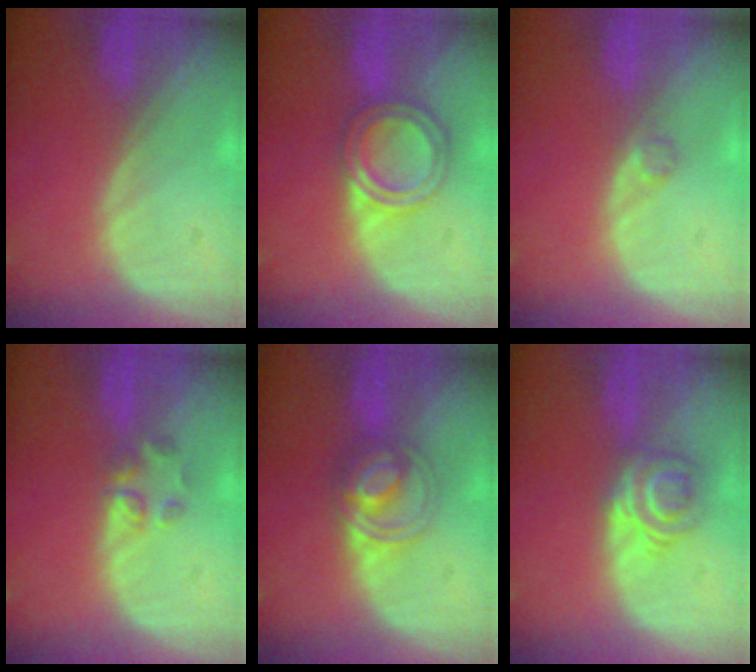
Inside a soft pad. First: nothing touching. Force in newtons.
{"total": 5.8, "press": 5.4, "slide": 2.3}
{"total": 1.2, "press": 1.2, "slide": 0.1}
{"total": 2.6, "press": 2.4, "slide": 0.9}
{"total": 5.9, "press": 5.4, "slide": 2.2}
{"total": 6.1, "press": 5.2, "slide": 3.3}